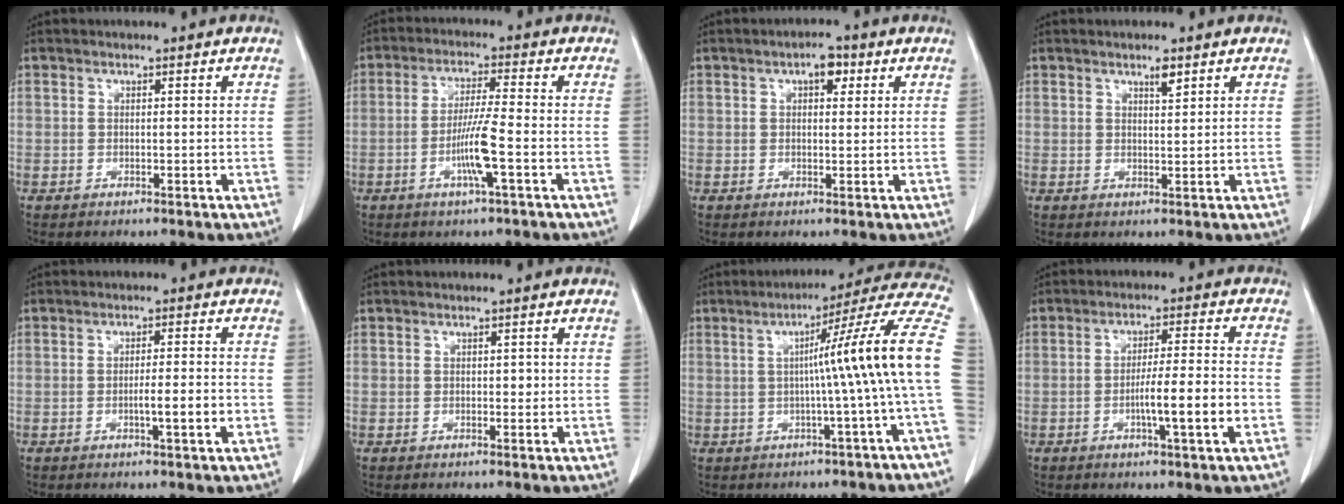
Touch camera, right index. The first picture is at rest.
{"total": 6.5, "force": [-2.1, -0.5, 6.1], "torque": [-0.116, -0.003, -0.039]}
{"total": 3.2, "force": [1.4, 1.5, 2.4], "torque": [-0.036, 0.011, 0.018]}
{"total": 1.8, "force": [1.3, 0.3, 1.3], "torque": [-0.025, -0.001, 0.023]}
{"total": 3.9, "force": [-1.2, 0.0, 3.8], "torque": [-0.054, 0.000, -0.015]}
{"total": 0.9, "force": [0.0, 0.6, 0.6], "torque": [-0.003, 0.003, 0.002]}
{"total": 14.8, "force": [-0.4, -2.3, 14.6], "torque": [-0.179, 0.027, -0.015]}
{"total": 7.8, "force": [-2.3, -0.2, 7.4], "torque": [-0.116, 0.002, -0.037]}